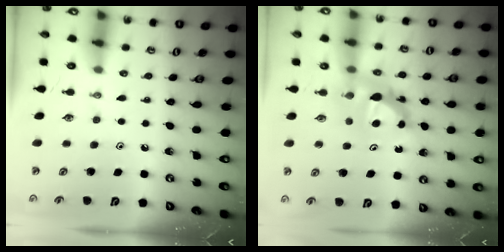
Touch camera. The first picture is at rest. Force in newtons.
{"total": 8.2, "press": 8.1, "slide": 0.5}